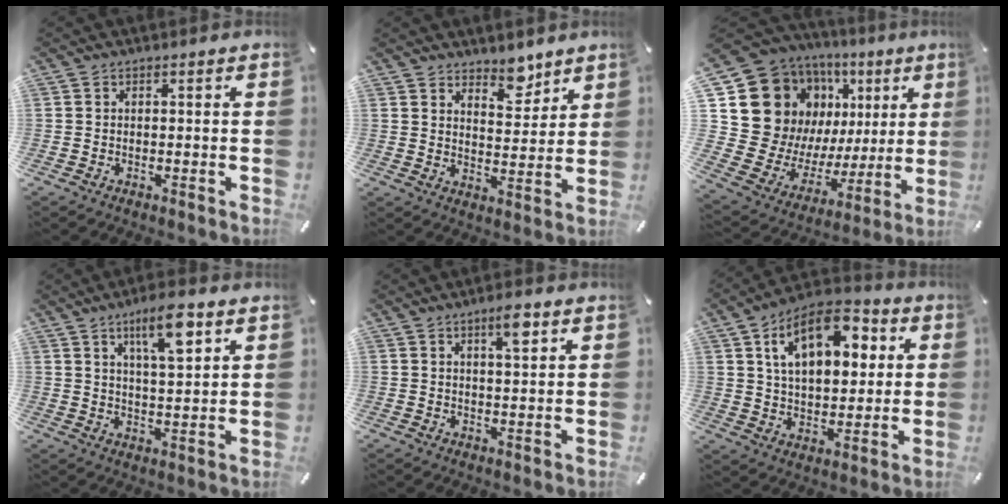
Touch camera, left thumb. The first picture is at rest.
{"total": 6.5, "force": [5.8, 2.9, 0.9], "torque": [0.011, -0.049, 0.103]}
{"total": 21.6, "force": [8.5, 16.9, 10.5], "torque": [-0.174, -0.070, 0.186]}
{"total": 10.1, "force": [5.9, 2.8, 7.7], "torque": [-0.120, -0.019, 0.094]}
{"total": 4.9, "force": [2.9, 0.9, 3.8], "torque": [-0.066, -0.005, 0.045]}
{"total": 16.4, "force": [6.7, 9.8, 11.3], "torque": [-0.184, -0.008, 0.112]}